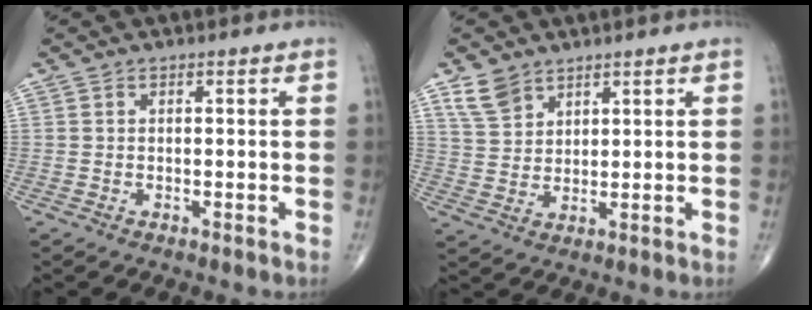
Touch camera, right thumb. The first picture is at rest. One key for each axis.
{"total": 5.4, "fx": 3.8, "fy": 3.3, "fz": 1.9, "tx": -0.025, "ty": -0.018, "tz": 0.083}